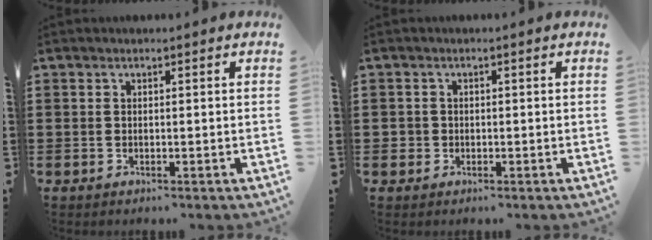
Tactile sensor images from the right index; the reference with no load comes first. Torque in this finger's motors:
{"motor_torque": [0.66, 0.28, 0.08, 0.01]}